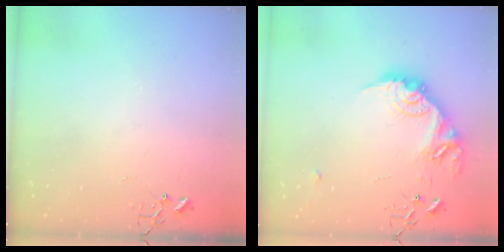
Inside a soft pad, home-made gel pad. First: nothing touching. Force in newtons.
{"total": 17.6, "press": 17.6, "slide": 0.8}